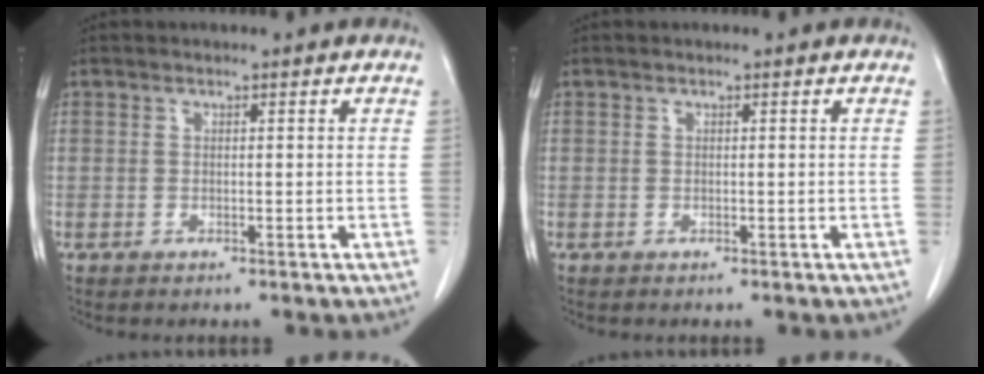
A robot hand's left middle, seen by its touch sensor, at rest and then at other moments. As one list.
[{"total": 0.0}]